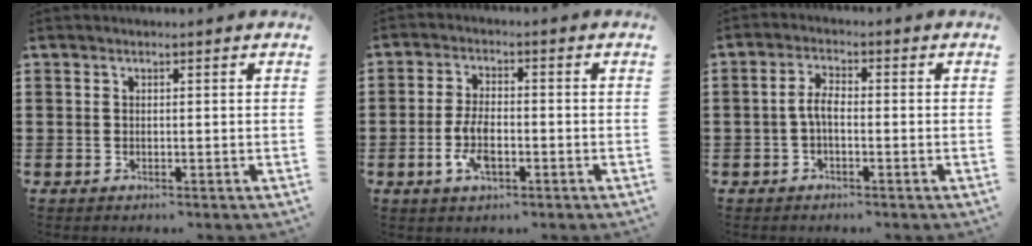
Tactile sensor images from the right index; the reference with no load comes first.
{"total": 5.5, "force": [-1.7, 2.5, 4.6], "torque": [-0.107, 0.000, -0.038]}
{"total": 3.3, "force": [-0.8, 1.2, 3.0], "torque": [-0.070, 0.001, -0.021]}